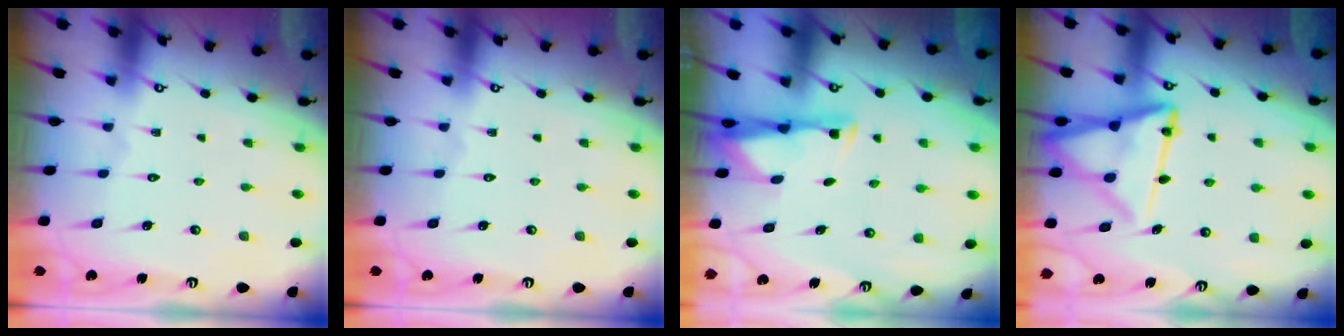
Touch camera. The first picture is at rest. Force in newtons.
{"total": 0.0}
{"total": 2.9, "press": 2.9, "slide": 0.4}
{"total": 16.8, "press": 16.7, "slide": 1.7}